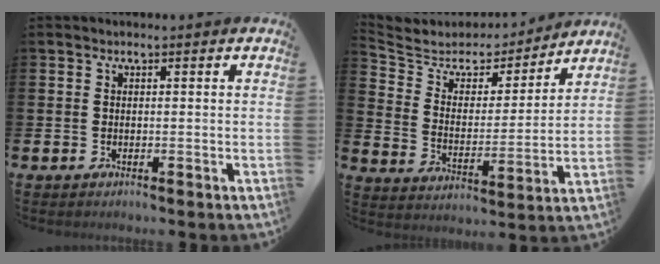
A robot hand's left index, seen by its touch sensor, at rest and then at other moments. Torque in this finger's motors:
{"motor_torque": [0.01, -0.10, 0.03, 0.01]}